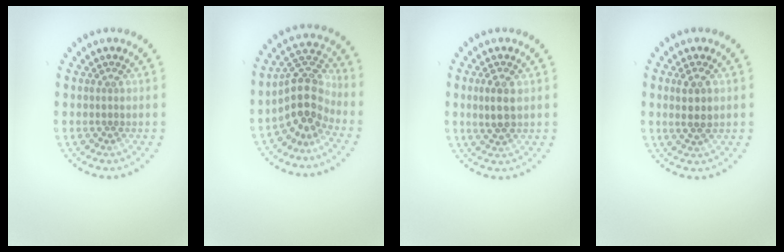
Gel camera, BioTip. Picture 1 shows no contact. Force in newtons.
{"total": 4.4, "press": 3.7, "slide": 2.3}
{"total": 2.5, "press": 2.5, "slide": 0.4}
{"total": 2.2, "press": 2.1, "slide": 0.7}